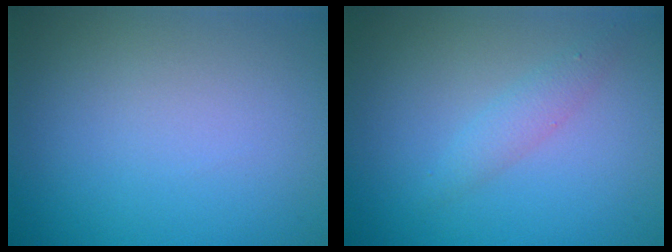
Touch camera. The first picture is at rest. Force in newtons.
{"total": 1.6, "press": 1.6, "slide": 0.1}